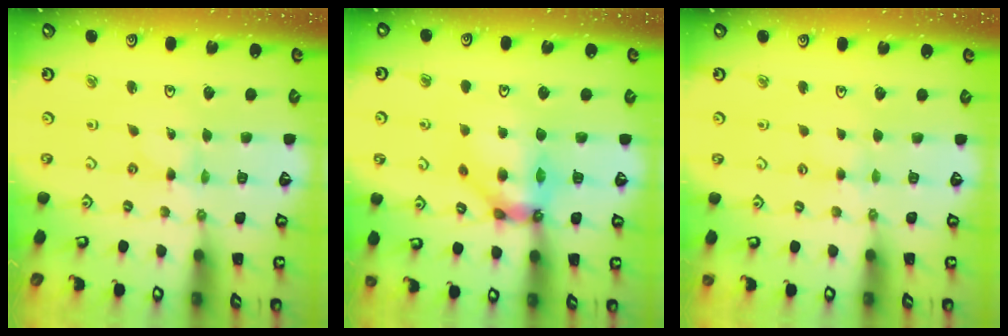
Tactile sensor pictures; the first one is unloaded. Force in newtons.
{"total": 11.2, "press": 11.2, "slide": 1.0}
{"total": 2.8, "press": 2.8, "slide": 0.5}